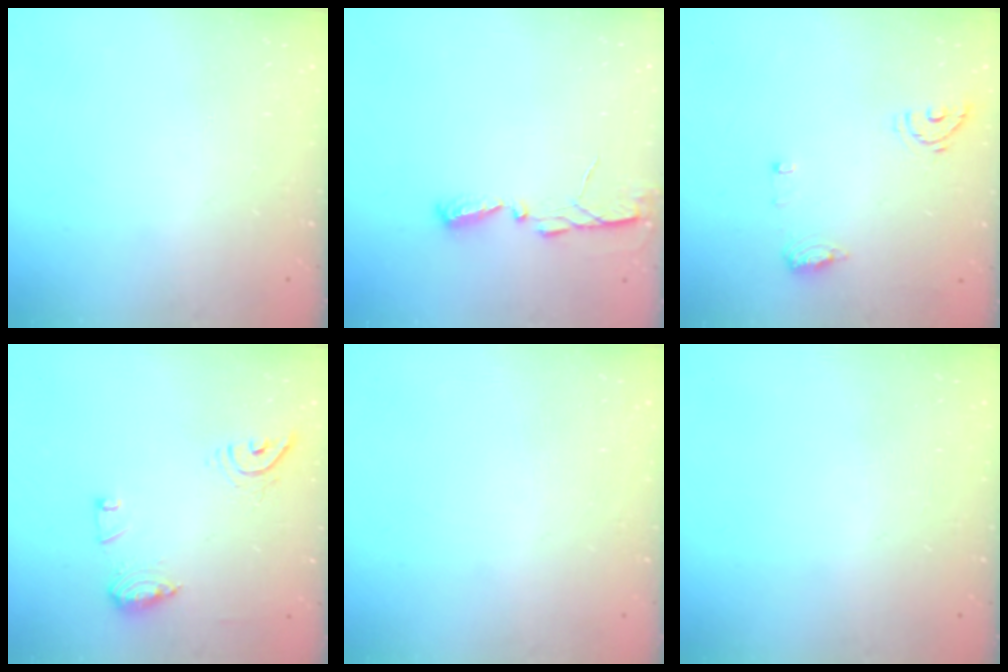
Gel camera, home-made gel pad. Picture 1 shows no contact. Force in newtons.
{"total": 4.9, "press": 4.9, "slide": 0.3}
{"total": 6.9, "press": 6.7, "slide": 1.7}
{"total": 9.8, "press": 9.8, "slide": 0.6}
{"total": 0.0}
{"total": 0.0}